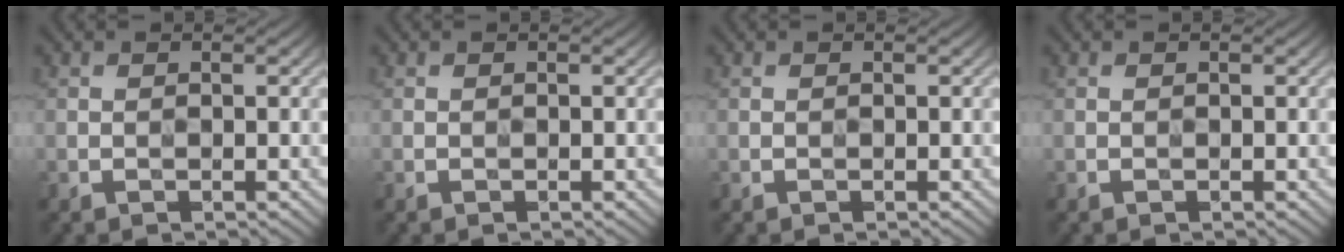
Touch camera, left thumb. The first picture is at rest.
{"total": 0.0}
{"total": 0.0}
{"total": 0.0}